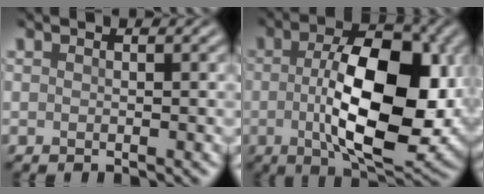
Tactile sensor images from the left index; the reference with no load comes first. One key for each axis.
{"total": 12.5, "fx": -0.7, "fy": 5.6, "fz": 11.2, "tx": -0.179, "ty": -0.007, "tz": -0.011}